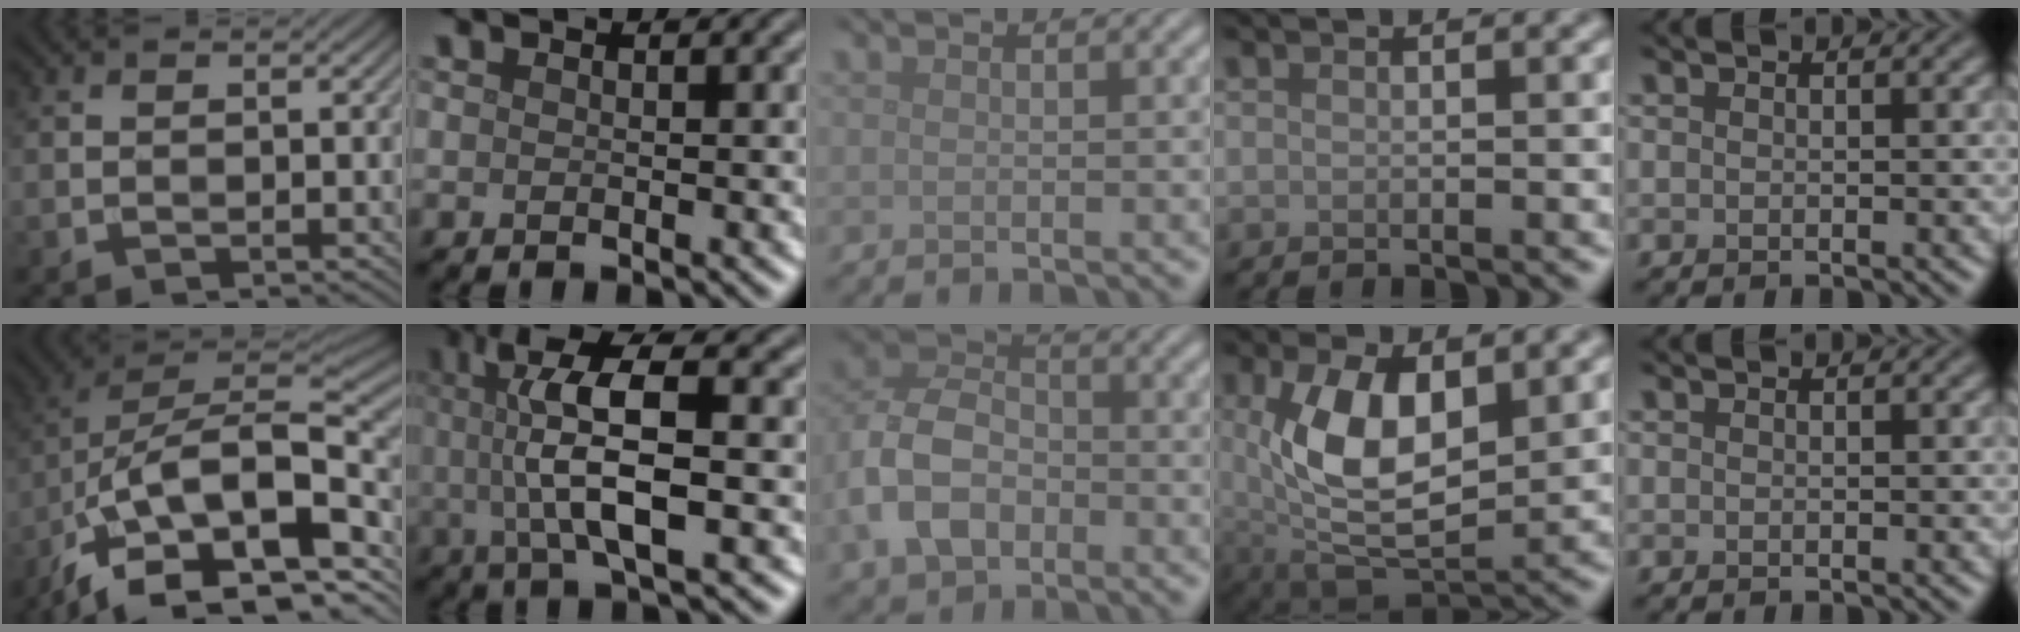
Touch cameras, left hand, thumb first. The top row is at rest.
{"thumb": {"total": 18.9, "force": [-8.6, 9.1, 14.2], "torque": [-0.258, -0.005, -0.141]}, "index": {"total": 9.4, "force": [0.7, 2.9, 9.0], "torque": [-0.149, 0.017, 0.006]}, "middle": {"total": 7.1, "force": [-1.9, 5.2, 4.3], "torque": [-0.100, 0.002, -0.048]}, "ring": {"total": 8.9, "force": [1.3, 4.5, 7.5], "torque": [-0.152, -0.003, 0.025]}}